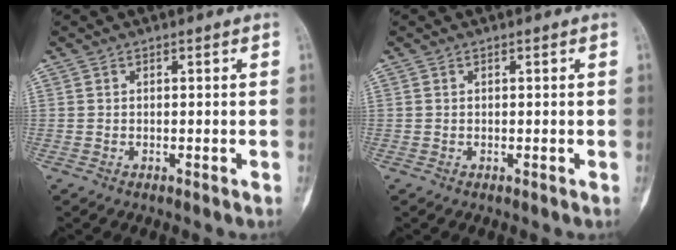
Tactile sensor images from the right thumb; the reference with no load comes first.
{"total": 0.0}